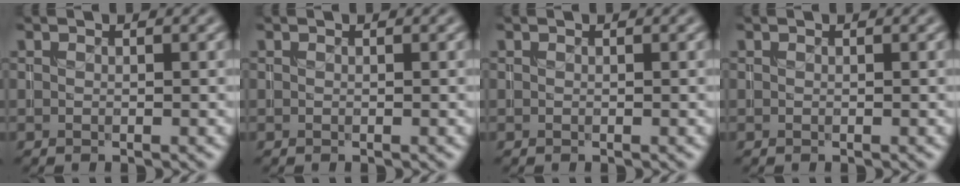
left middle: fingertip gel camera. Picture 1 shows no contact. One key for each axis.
{"total": 0.0}
{"total": 0.0}
{"total": 0.0}